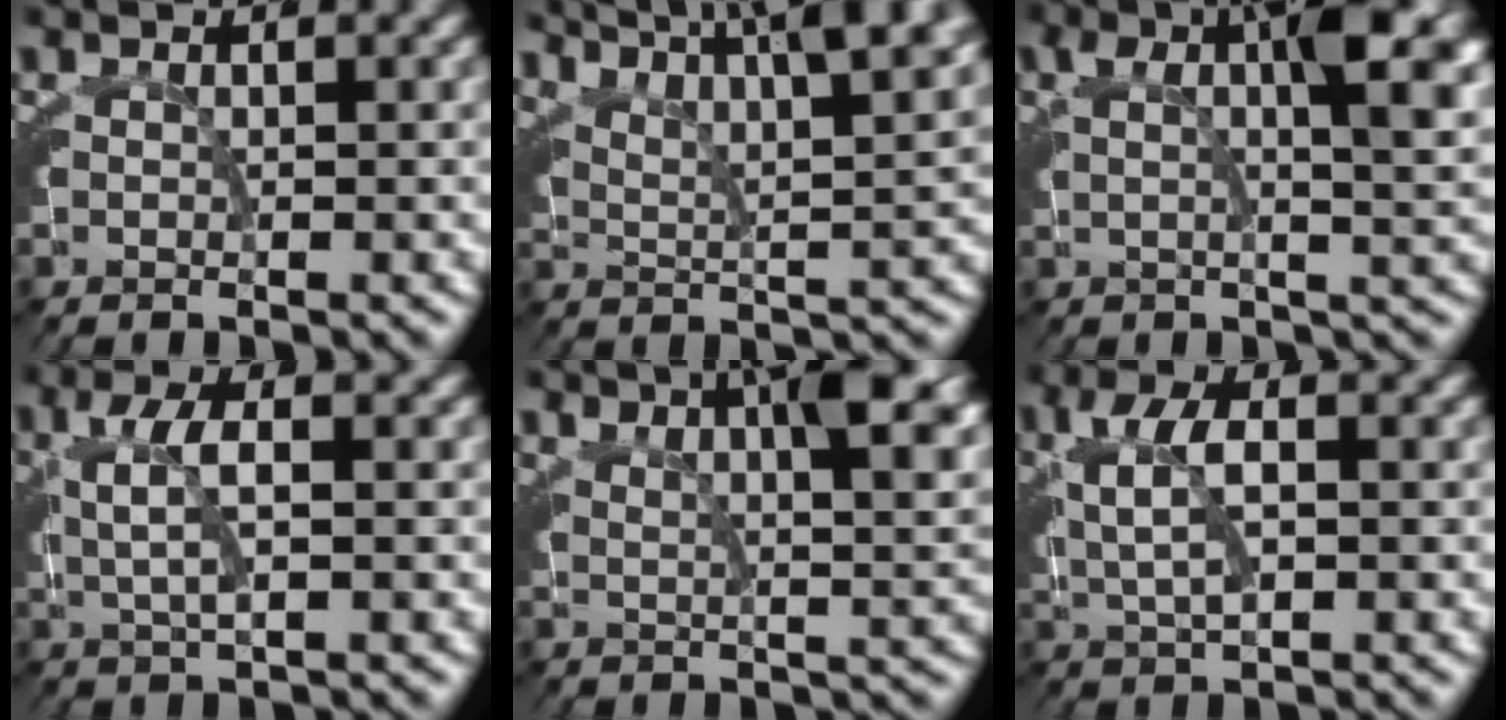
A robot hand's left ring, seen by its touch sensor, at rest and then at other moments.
{"total": 10.7, "force": [7.3, 5.0, 6.1], "torque": [-0.074, 0.041, 0.087]}
{"total": 6.5, "force": [2.1, 1.2, 6.0], "torque": [-0.071, 0.011, 0.033]}
{"total": 2.9, "force": [0.3, 0.2, 2.9], "torque": [-0.050, 0.003, 0.009]}
{"total": 7.4, "force": [4.1, 1.6, 5.9], "torque": [-0.066, 0.013, 0.063]}
{"total": 3.5, "force": [0.4, 1.2, 3.3], "torque": [-0.060, 0.002, 0.011]}